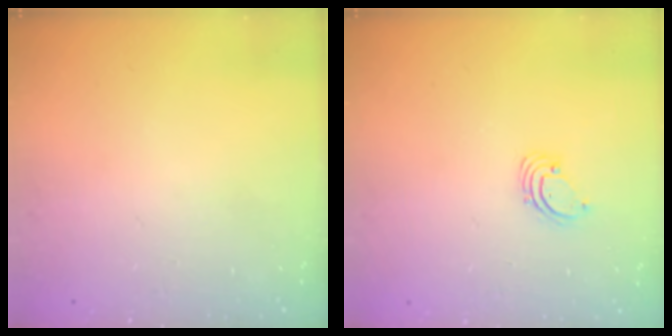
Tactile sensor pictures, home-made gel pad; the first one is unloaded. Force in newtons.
{"total": 1.6, "press": 1.6, "slide": 0.1}